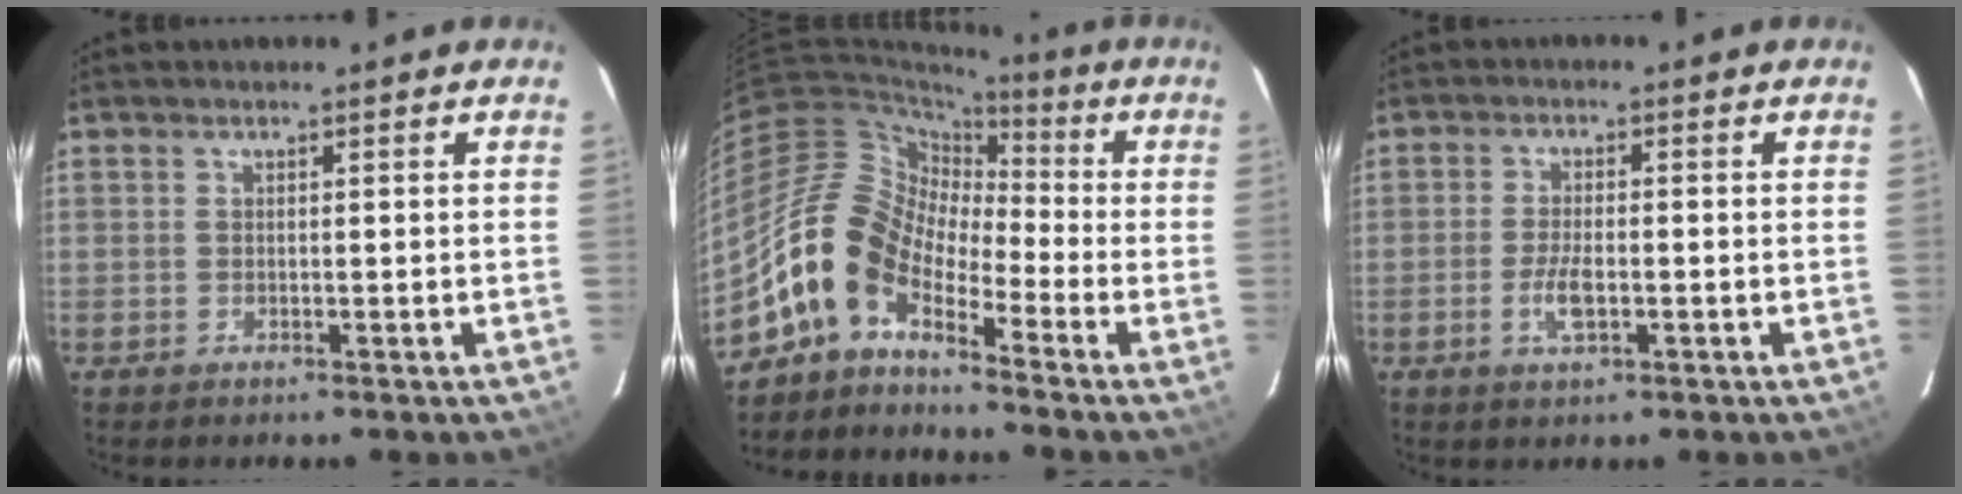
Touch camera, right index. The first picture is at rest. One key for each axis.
{"total": 11.2, "fx": -6.8, "fy": 6.0, "fz": 6.5, "tx": -0.115, "ty": 0.021, "tz": -0.151}
{"total": 4.5, "fx": -1.5, "fy": 1.6, "fz": 3.9, "tx": -0.082, "ty": -0.003, "tz": -0.029}